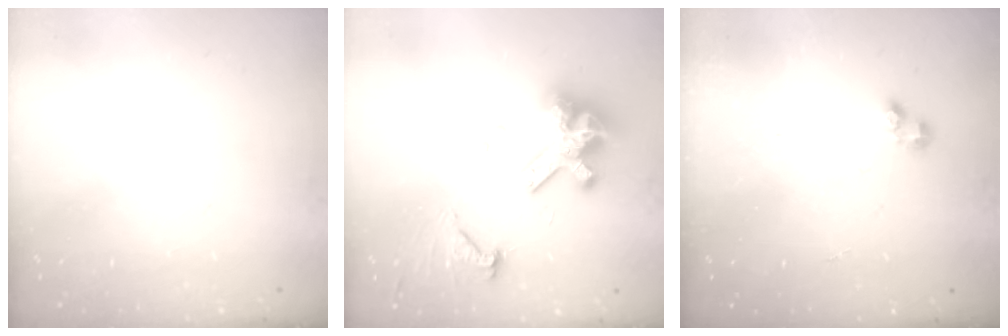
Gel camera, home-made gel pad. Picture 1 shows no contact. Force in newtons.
{"total": 14.4, "press": 14.4, "slide": 1.3}
{"total": 2.3, "press": 2.2, "slide": 0.3}